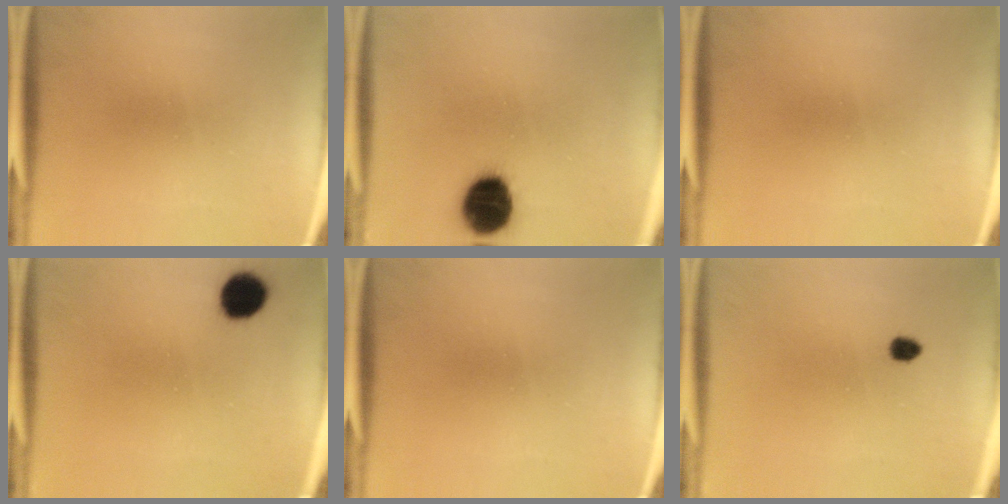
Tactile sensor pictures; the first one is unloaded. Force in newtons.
{"total": 12.3}
{"total": 0.0}
{"total": 6.4}
{"total": 0.0}
{"total": 1.8}